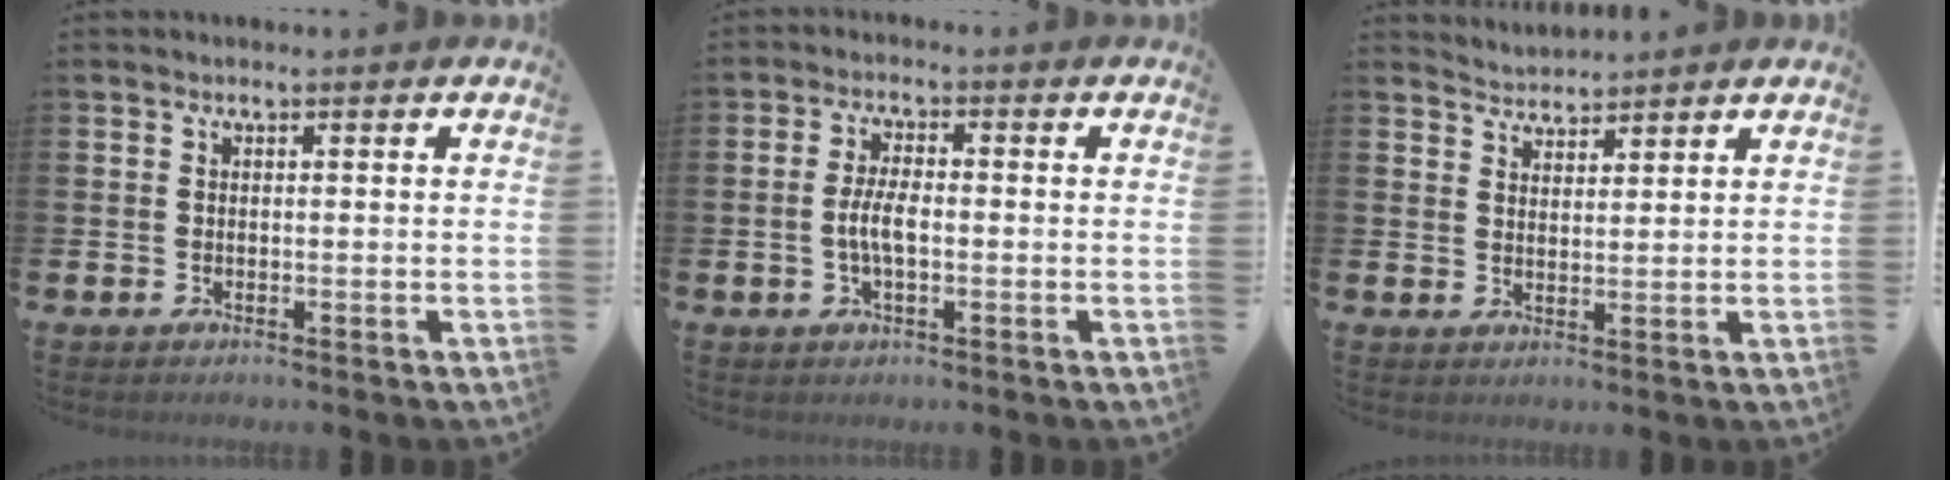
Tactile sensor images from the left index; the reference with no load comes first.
{"total": 3.8, "force": [-0.6, 1.5, 3.5], "torque": [-0.070, 0.002, -0.014]}
{"total": 3.2, "force": [3.1, 0.4, -0.5], "torque": [-0.008, -0.012, 0.059]}